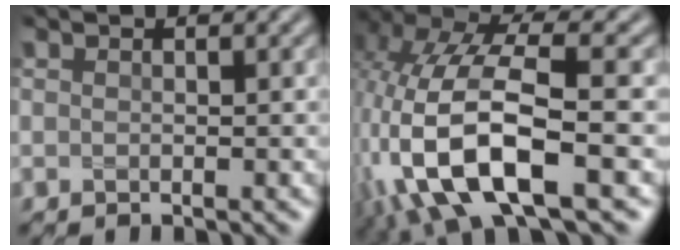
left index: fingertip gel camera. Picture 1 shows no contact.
{"total": 12.0, "force": [-4.3, 4.9, 10.1], "torque": [-0.222, -0.002, -0.081]}